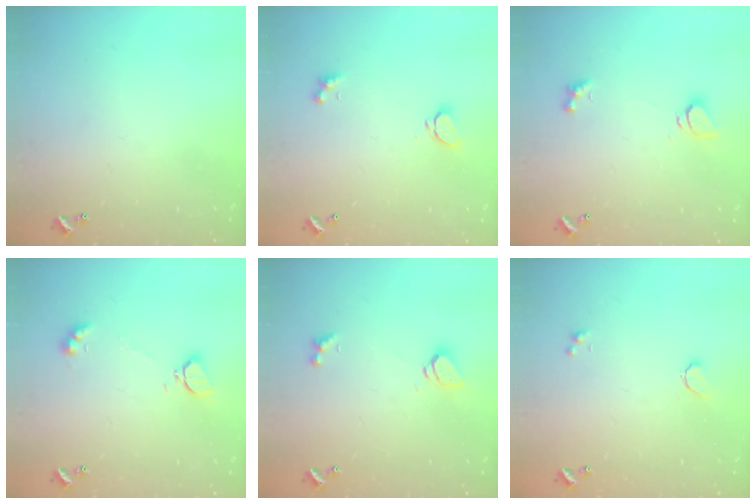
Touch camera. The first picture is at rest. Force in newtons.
{"total": 1.6, "press": 1.6, "slide": 0.5}
{"total": 1.6, "press": 1.6, "slide": 0.2}
{"total": 2.3, "press": 2.3, "slide": 0.5}
{"total": 1.6, "press": 1.6, "slide": 0.5}
{"total": 0.8, "press": 0.7, "slide": 0.4}